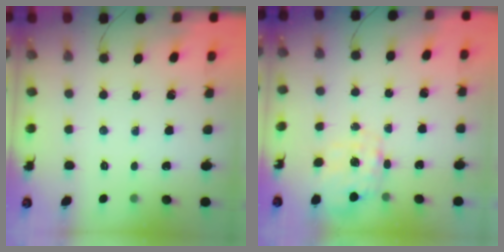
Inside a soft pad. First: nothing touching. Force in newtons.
{"total": 2.7, "press": 2.6, "slide": 0.8}